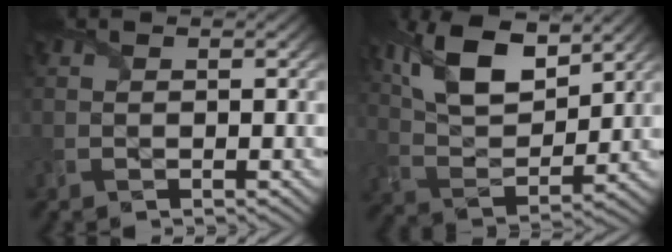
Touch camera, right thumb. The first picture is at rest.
{"total": 12.0, "force": [6.7, 5.2, 8.5], "torque": [-0.185, 0.010, 0.125]}